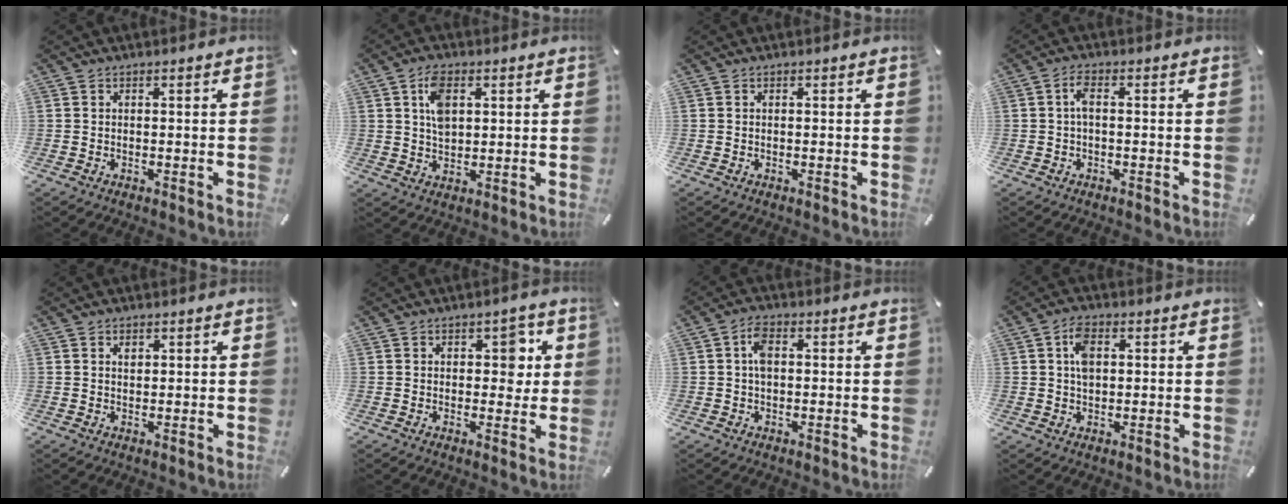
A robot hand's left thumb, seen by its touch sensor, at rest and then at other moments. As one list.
[{"total": 6.2, "force": [2.1, 3.7, 4.5], "torque": [-0.082, 0.001, 0.034]}, {"total": 0.0}, {"total": 3.1, "force": [-0.1, 1.1, 2.9], "torque": [-0.057, 0.009, -0.004]}, {"total": 1.3, "force": [0.6, 0.9, 0.7], "torque": [0.001, -0.005, 0.008]}, {"total": 5.7, "force": [1.3, 3.9, 4.0], "torque": [-0.027, -0.009, 0.009]}, {"total": 4.0, "force": [0.5, 2.3, 3.2], "torque": [-0.067, 0.003, 0.003]}, {"total": 5.2, "force": [1.3, 3.3, 3.8], "torque": [-0.073, 0.000, 0.016]}]